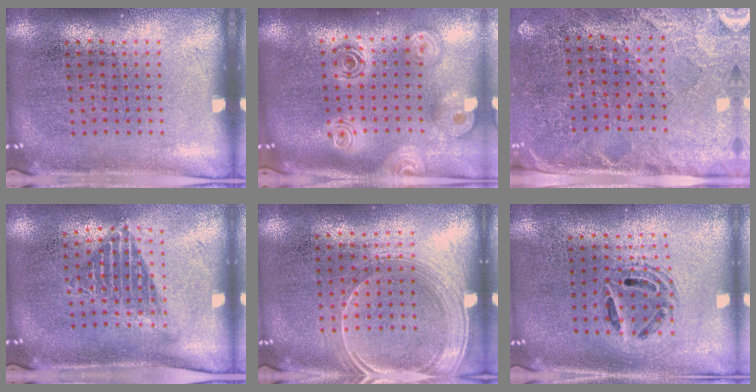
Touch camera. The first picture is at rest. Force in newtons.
{"total": 2.5, "press": 1.9, "slide": 1.6}
{"total": 2.8, "press": 2.6, "slide": 1.1}
{"total": 1.4, "press": 1.1, "slide": 0.9}
{"total": 1.7, "press": 1.5, "slide": 0.9}
{"total": 1.3, "press": 1.2, "slide": 0.5}